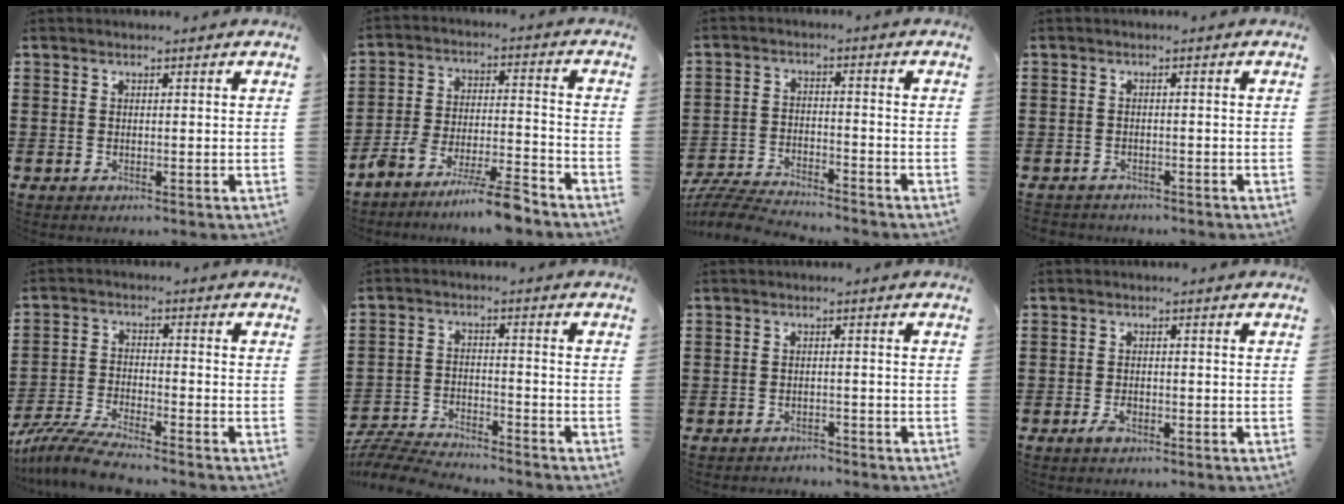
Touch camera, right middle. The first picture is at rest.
{"total": 8.7, "force": [-8.2, 0.3, 3.1], "torque": [-0.050, 0.016, -0.157]}
{"total": 6.2, "force": [-6.0, 0.5, 1.5], "torque": [-0.038, 0.002, -0.121]}
{"total": 1.3, "force": [-1.3, 0.3, -0.3], "torque": [0.001, 0.003, -0.031]}
{"total": 6.2, "force": [-5.7, 0.2, 2.6], "torque": [-0.067, -0.012, -0.113]}
{"total": 5.9, "force": [-5.8, 0.4, 1.0], "torque": [-0.033, 0.001, -0.119]}
{"total": 1.6, "force": [-1.5, 0.3, -0.2], "torque": [-0.002, 0.004, -0.036]}
{"total": 1.2, "force": [-0.6, 0.7, 0.8], "torque": [-0.017, -0.003, -0.011]}